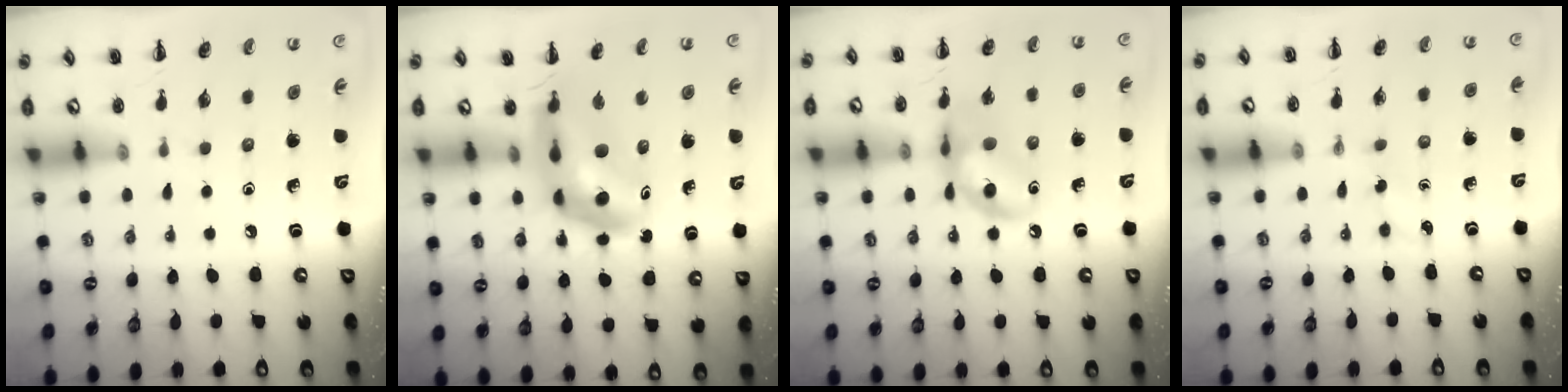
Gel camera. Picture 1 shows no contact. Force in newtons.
{"total": 10.8, "press": 10.2, "slide": 3.3}
{"total": 14.1, "press": 13.9, "slide": 2.4}
{"total": 3.0, "press": 2.8, "slide": 0.9}